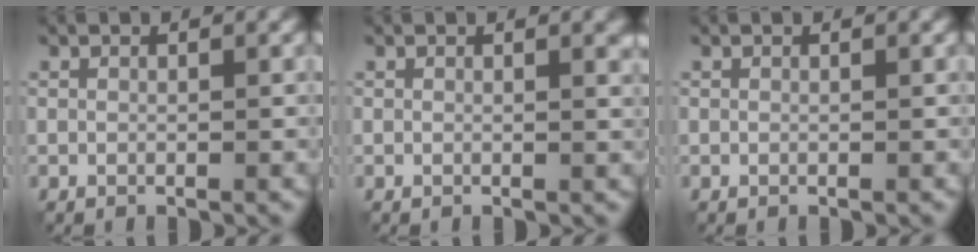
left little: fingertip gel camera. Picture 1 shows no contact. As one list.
[{"total": 1.0, "force": [0.4, 0.3, 0.8], "torque": [-0.008, 0.001, 0.006]}, {"total": 0.0}]